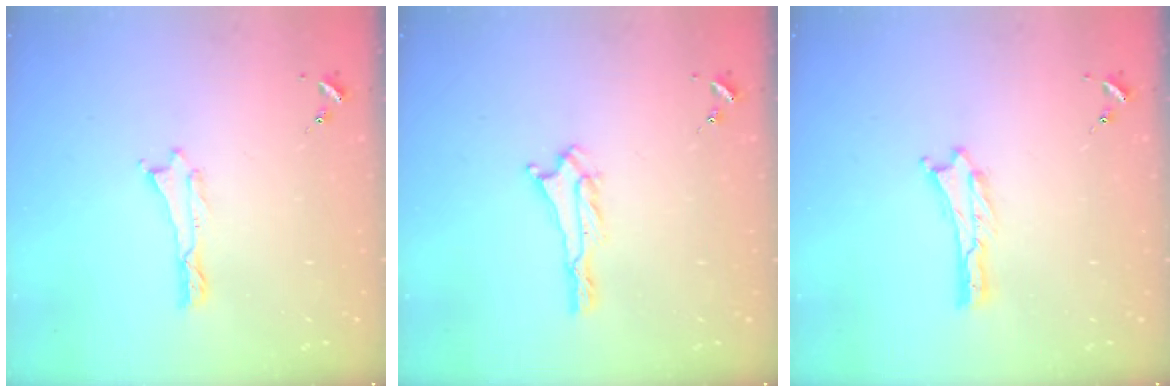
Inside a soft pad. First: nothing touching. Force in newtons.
{"total": 1.0, "press": 1.0, "slide": 0.1}
{"total": 0.0}